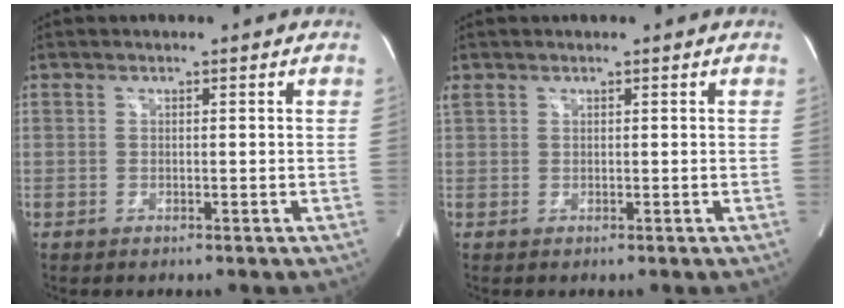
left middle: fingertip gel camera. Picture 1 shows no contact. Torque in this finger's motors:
{"motor_torque": [1.01, -1.13, 0.46, 0.14]}